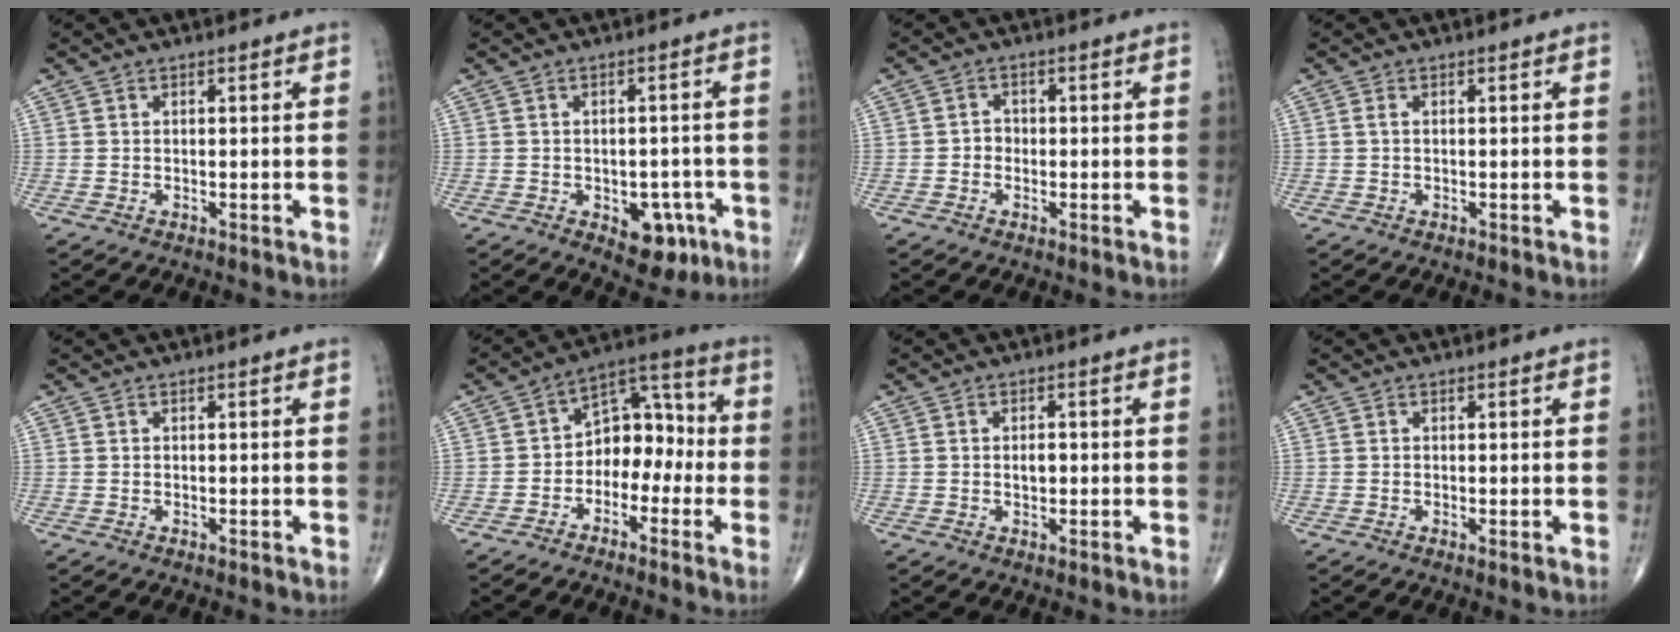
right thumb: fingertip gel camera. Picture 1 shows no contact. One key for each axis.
{"total": 7.3, "fx": -3.1, "fy": 4.5, "fz": 4.9, "tx": -0.026, "ty": 0.016, "tz": -0.029}
{"total": 1.9, "fx": -0.6, "fy": 1.6, "fz": 0.8, "tx": 0.000, "ty": 0.007, "tz": -0.015}
{"total": 0.7, "fx": 0.1, "fy": 0.3, "fz": 0.6, "tx": -0.015, "ty": 0.000, "tz": -0.001}
{"total": 0.0}
{"total": 10.1, "fx": -2.3, "fy": 7.0, "fz": 6.8, "tx": -0.063, "ty": 0.049, "tz": -0.054}
{"total": 1.9, "fx": -0.1, "fy": 1.2, "fz": 1.5, "tx": -0.023, "ty": 0.001, "tz": -0.002}
{"total": 0.5, "fx": 0.1, "fy": 0.0, "fz": 0.5, "tx": -0.013, "ty": -0.004, "tz": 0.000}